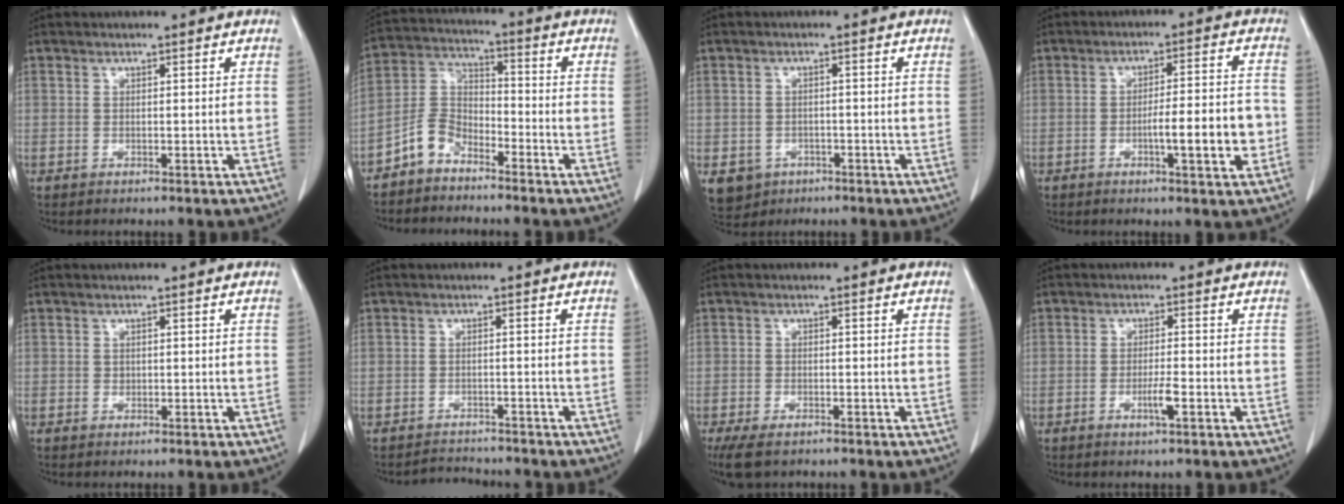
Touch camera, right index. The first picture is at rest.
{"total": 7.1, "force": [-5.0, 4.1, 3.0], "torque": [-0.071, 0.016, -0.104]}
{"total": 7.8, "force": [-3.7, 6.5, 2.3], "torque": [-0.054, 0.006, -0.044]}
{"total": 9.1, "force": [-2.5, 1.4, 8.6], "torque": [-0.131, 0.011, -0.034]}
{"total": 1.0, "force": [0.0, 0.9, 0.5], "torque": [-0.011, 0.009, 0.004]}
{"total": 3.9, "force": [-3.8, 1.1, -0.1], "torque": [-0.002, 0.000, -0.057]}
{"total": 7.4, "force": [-5.0, 3.4, 4.2], "torque": [-0.084, -0.013, -0.080]}
{"total": 3.2, "force": [-1.2, 0.5, 2.9], "torque": [-0.055, -0.001, -0.020]}